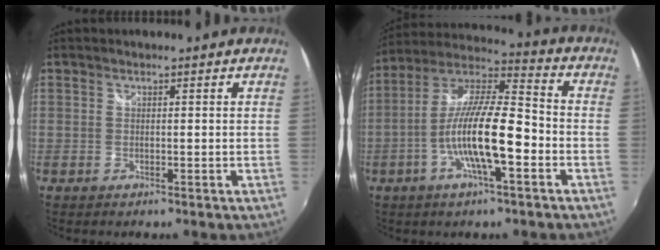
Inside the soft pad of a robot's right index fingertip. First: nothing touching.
{"total": 14.7, "force": [-4.7, 3.1, 13.5], "torque": [-0.259, -0.002, -0.092]}